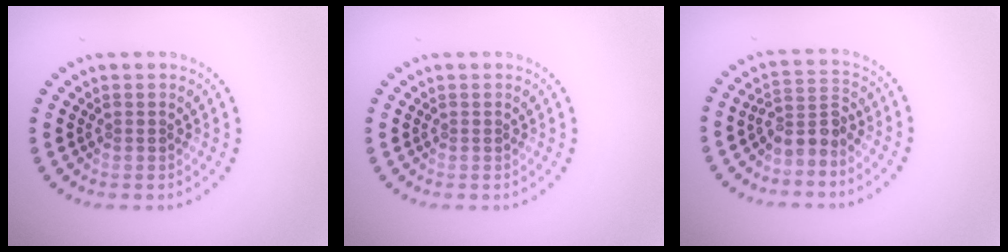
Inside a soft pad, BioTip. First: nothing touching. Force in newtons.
{"total": 0.0}
{"total": 2.6, "press": 1.9, "slide": 1.8}